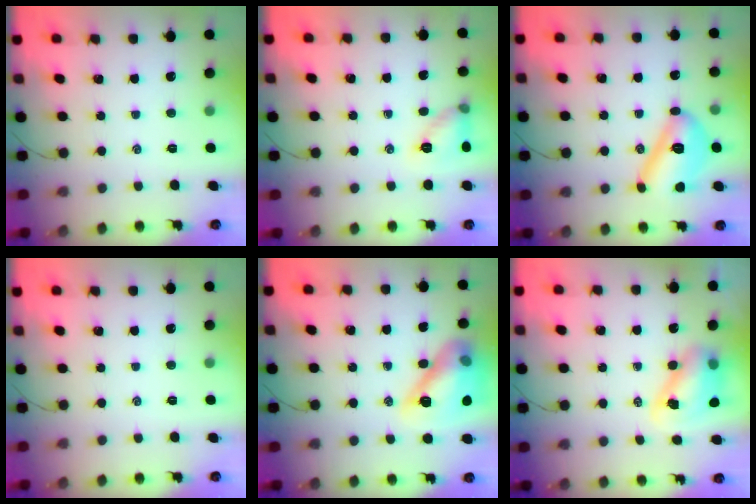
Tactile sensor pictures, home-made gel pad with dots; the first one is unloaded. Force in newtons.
{"total": 8.8, "press": 8.7, "slide": 1.3}
{"total": 13.4, "press": 13.4, "slide": 1.2}
{"total": 0.0}
{"total": 15.8, "press": 15.6, "slide": 2.2}
{"total": 8.5, "press": 8.3, "slide": 1.8}